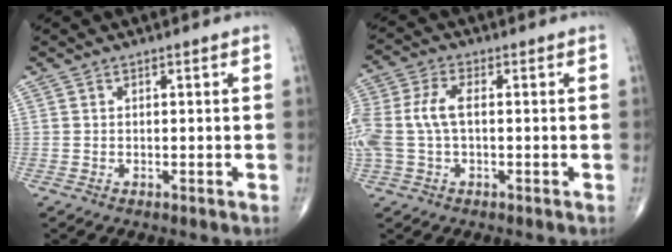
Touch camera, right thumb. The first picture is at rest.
{"total": 9.7, "force": [0.0, 5.4, 8.0], "torque": [-0.211, 0.022, 0.003]}